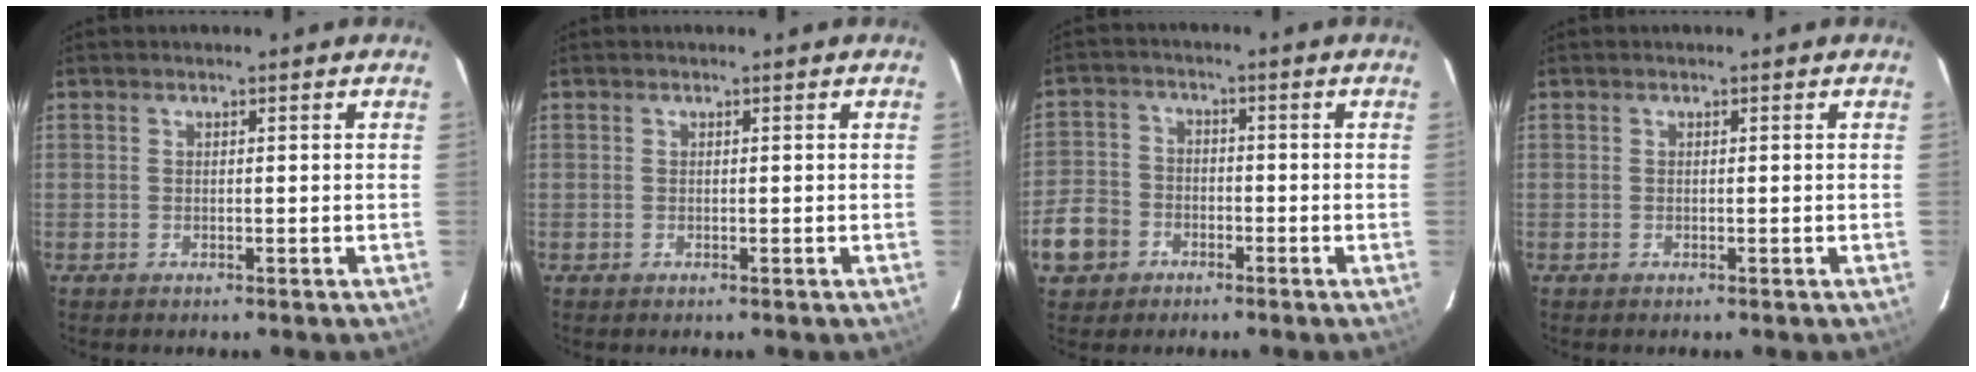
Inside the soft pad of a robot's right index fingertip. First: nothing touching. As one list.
[{"total": 0.0}, {"total": 8.6, "force": [-4.1, 7.0, 2.8], "torque": [-0.077, 0.019, -0.078]}, {"total": 0.0}]